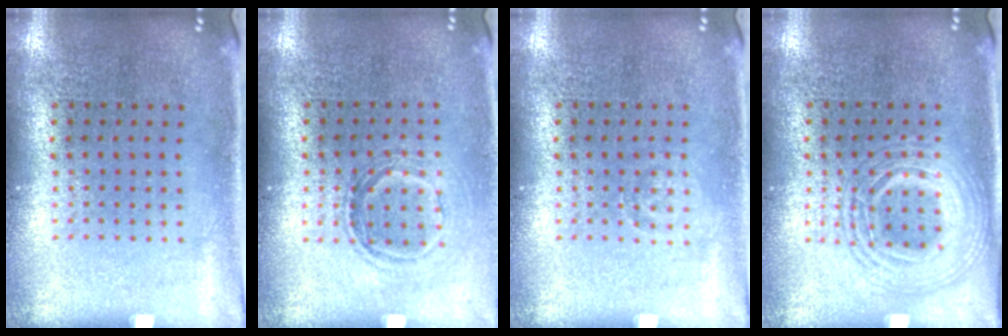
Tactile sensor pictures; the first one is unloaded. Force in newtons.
{"total": 1.2, "press": 1.0, "slide": 0.6}
{"total": 0.7, "press": 0.7, "slide": 0.2}
{"total": 2.8, "press": 2.8, "slide": 0.3}